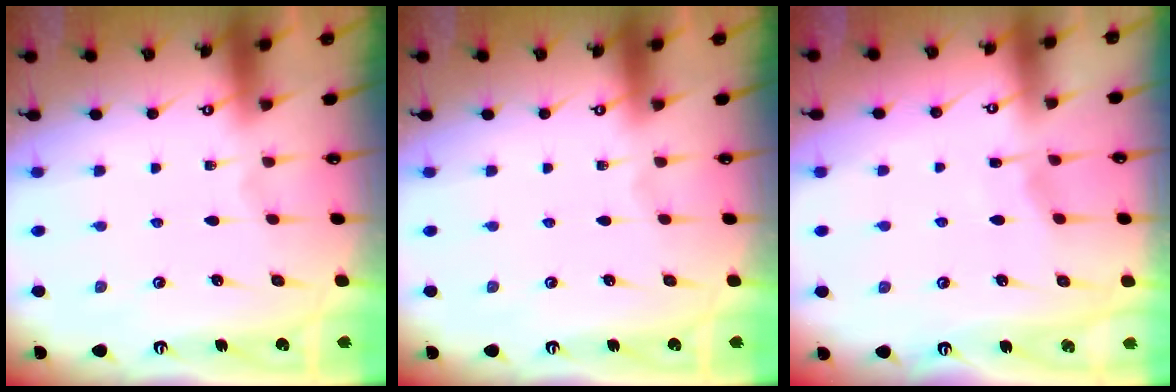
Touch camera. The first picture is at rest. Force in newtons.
{"total": 0.0}
{"total": 3.0, "press": 3.0, "slide": 0.4}